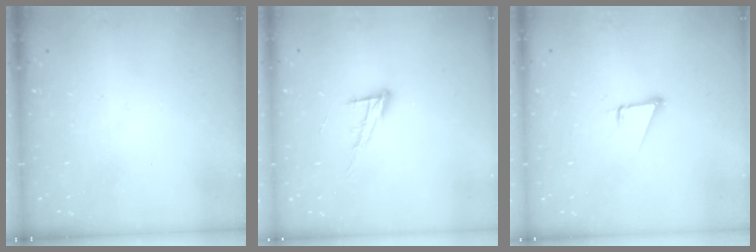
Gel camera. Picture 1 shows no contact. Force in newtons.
{"total": 10.6, "press": 10.5, "slide": 1.6}
{"total": 1.9, "press": 1.9, "slide": 0.0}